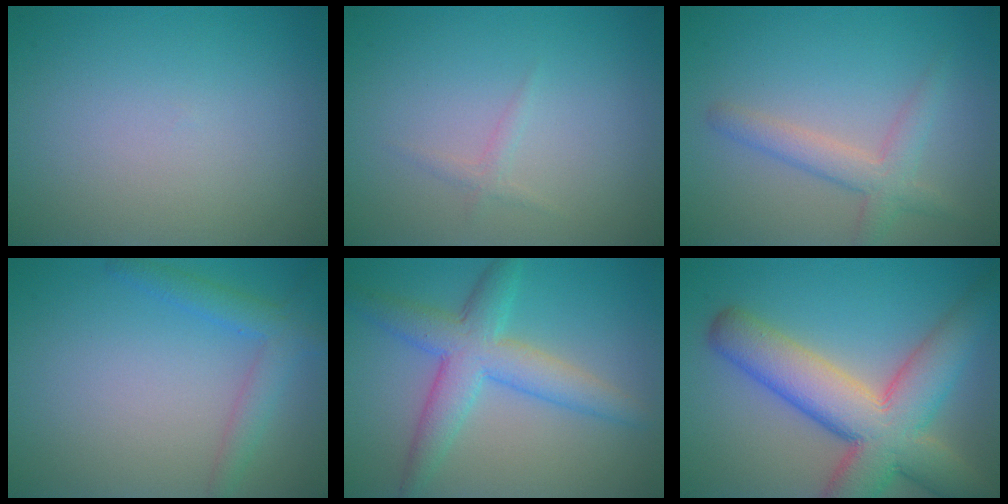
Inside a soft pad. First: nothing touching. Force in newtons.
{"total": 0.8, "press": 0.8, "slide": 0.1}
{"total": 3.0, "press": 3.0, "slide": 0.1}
{"total": 2.9, "press": 2.9, "slide": 0.1}
{"total": 5.5, "press": 5.5, "slide": 0.1}
{"total": 10.5, "press": 10.5, "slide": 0.8}